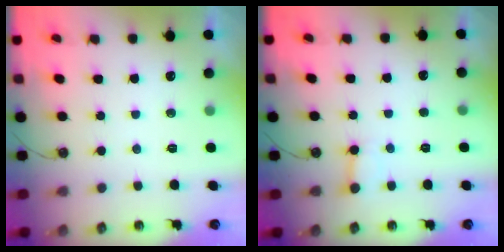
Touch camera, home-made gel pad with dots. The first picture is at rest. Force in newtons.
{"total": 2.5, "press": 2.5, "slide": 0.4}